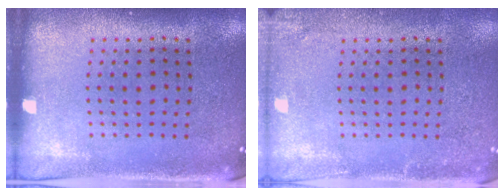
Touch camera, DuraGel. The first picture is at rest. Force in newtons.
{"total": 1.8, "press": 1.8, "slide": 0.2}